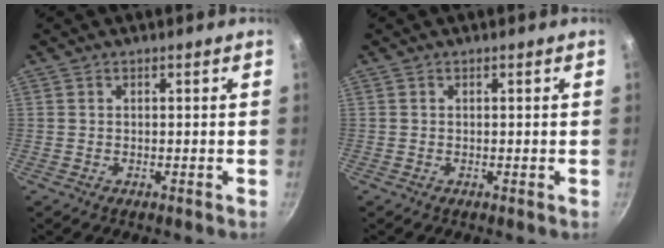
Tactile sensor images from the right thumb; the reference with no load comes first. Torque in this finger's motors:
{"motor_torque": [2.55, 2.45, 0.92, -0.58, 0.38]}